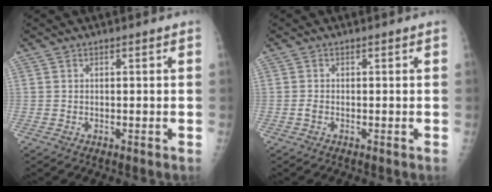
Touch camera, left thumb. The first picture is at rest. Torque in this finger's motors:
{"motor_torque": [-0.11, -0.01, 0.00, 0.03, 0.00]}